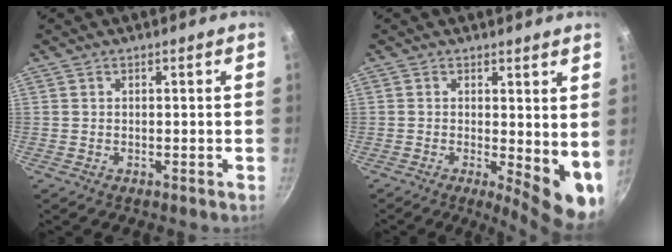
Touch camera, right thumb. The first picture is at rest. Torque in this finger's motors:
{"motor_torque": [-0.08, 0.71, 0.81, -0.08, 0.05]}